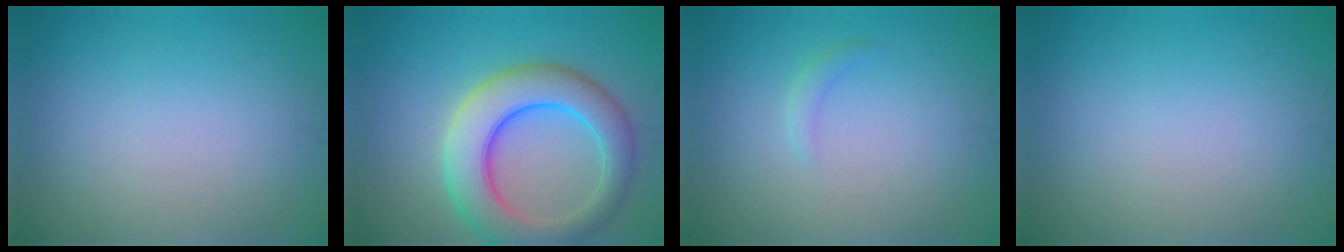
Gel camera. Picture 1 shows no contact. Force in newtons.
{"total": 8.0, "press": 8.0, "slide": 0.4}
{"total": 0.9, "press": 0.9, "slide": 0.1}
{"total": 0.0}